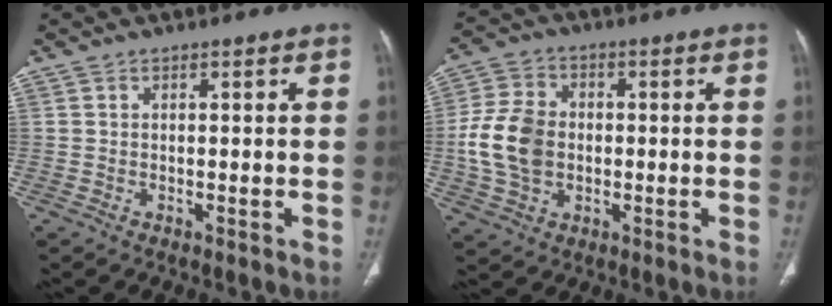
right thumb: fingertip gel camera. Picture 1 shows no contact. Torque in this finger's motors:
{"motor_torque": [0.91, 0.88, 0.77, 0.13, 0.09]}